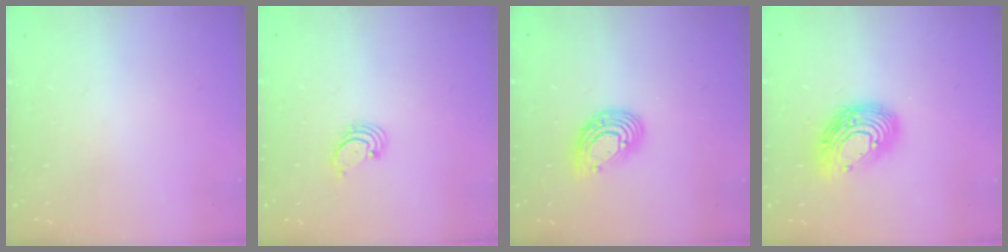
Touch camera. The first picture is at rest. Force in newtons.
{"total": 1.7, "press": 1.7, "slide": 0.2}
{"total": 10.1, "press": 10.1, "slide": 0.9}
{"total": 14.9, "press": 14.9, "slide": 1.3}